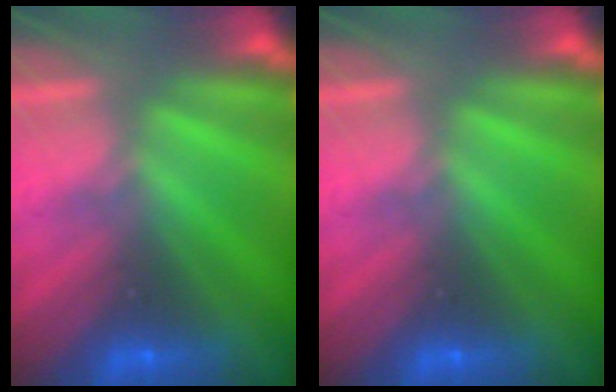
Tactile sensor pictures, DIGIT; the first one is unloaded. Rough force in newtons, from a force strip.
{"total": 0.0}